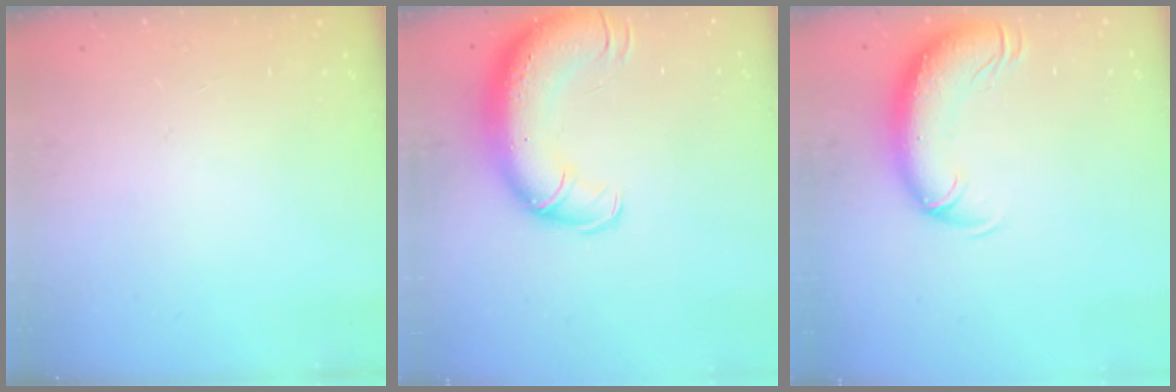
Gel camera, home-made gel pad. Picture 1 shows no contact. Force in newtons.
{"total": 16.2, "press": 15.7, "slide": 3.9}
{"total": 10.6, "press": 10.3, "slide": 2.5}